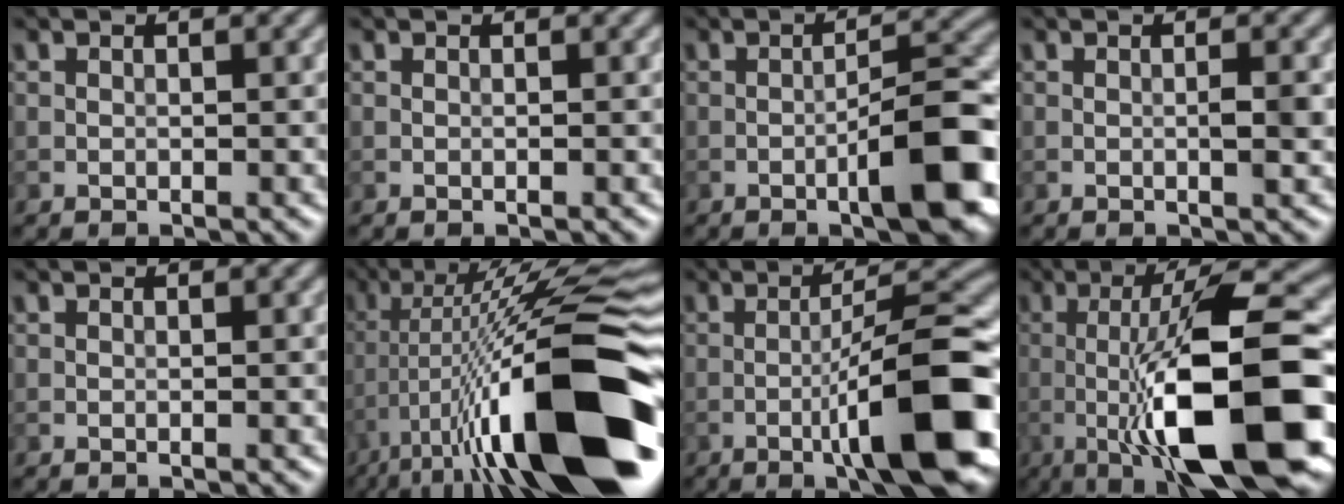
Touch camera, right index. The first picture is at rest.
{"total": 0.0}
{"total": 7.5, "force": [-2.8, 1.7, 6.8], "torque": [-0.093, 0.013, -0.044]}
{"total": 1.2, "force": [0.0, 0.1, 1.2], "torque": [-0.020, -0.001, -0.001]}
{"total": 0.0}
{"total": 17.8, "force": [-4.8, 4.0, 16.7], "torque": [-0.261, 0.033, -0.083]}
{"total": 11.2, "force": [-3.5, 2.1, 10.4], "torque": [-0.144, 0.013, -0.055]}
{"total": 13.1, "force": [-3.0, 2.9, 12.4], "torque": [-0.189, 0.010, -0.049]}